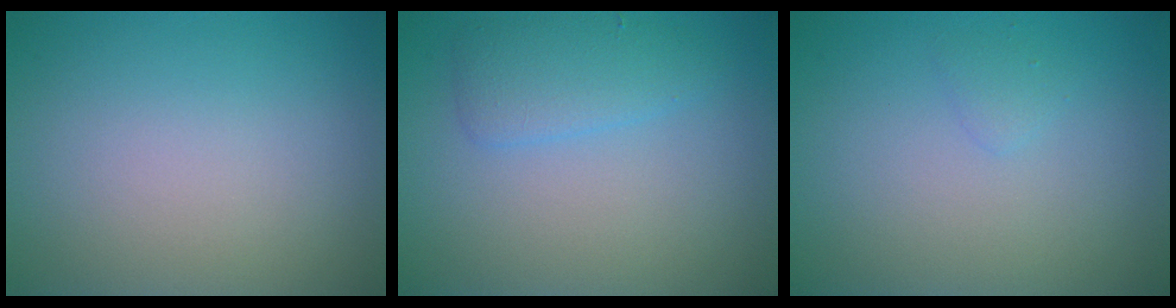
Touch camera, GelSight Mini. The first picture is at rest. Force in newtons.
{"total": 2.6, "press": 2.6, "slide": 0.1}
{"total": 0.7, "press": 0.7, "slide": 0.1}